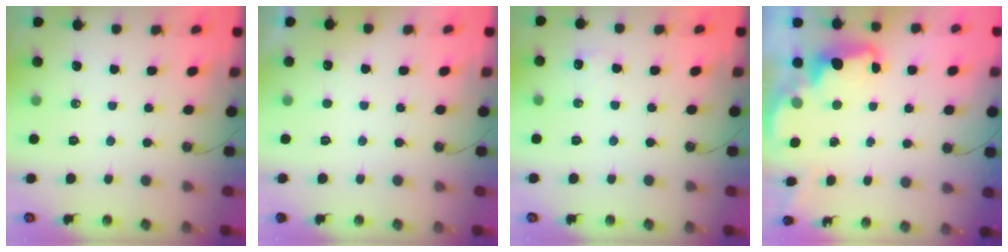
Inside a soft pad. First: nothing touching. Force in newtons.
{"total": 3.1, "press": 2.9, "slide": 1.0}
{"total": 6.6, "press": 6.5, "slide": 1.4}
{"total": 2.4, "press": 2.4, "slide": 0.5}